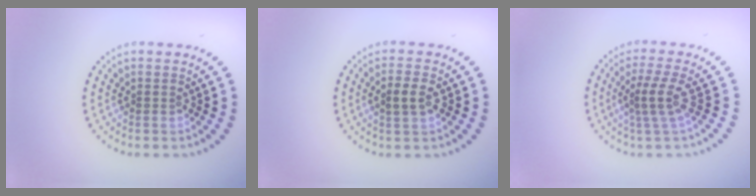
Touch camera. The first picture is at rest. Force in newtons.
{"total": 2.4, "press": 2.4, "slide": 0.4}
{"total": 2.6, "press": 1.8, "slide": 1.9}